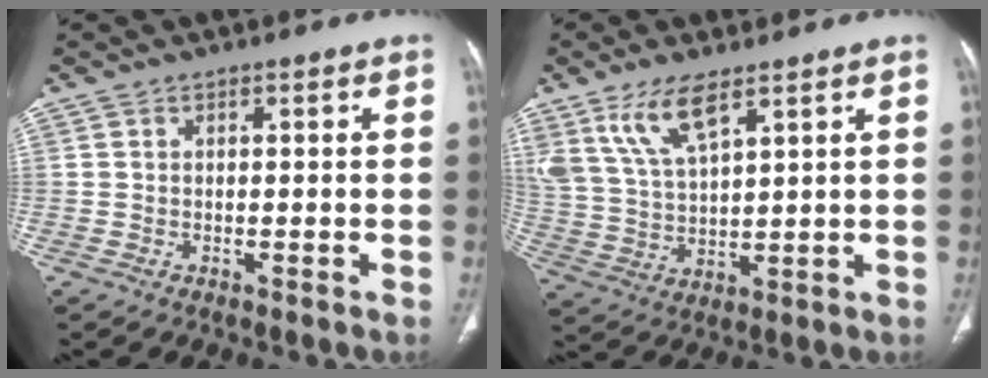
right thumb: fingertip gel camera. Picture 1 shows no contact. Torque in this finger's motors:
{"motor_torque": [0.29, 0.29, 1.04, 0.95, 0.11]}